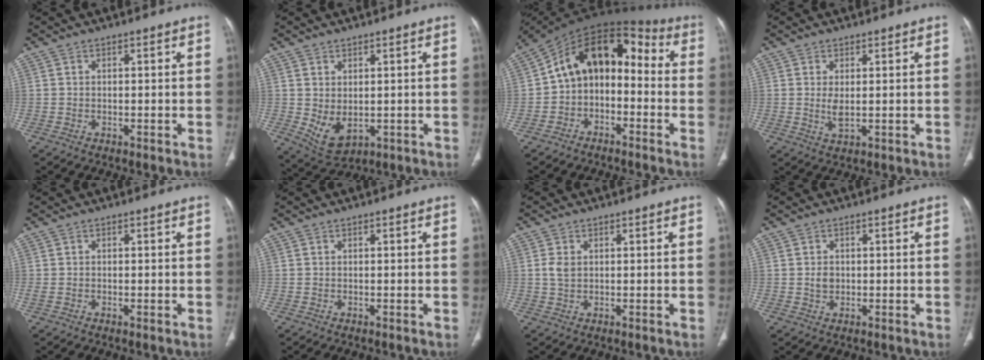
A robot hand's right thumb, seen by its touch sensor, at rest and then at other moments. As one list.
[{"total": 5.9, "force": [-0.3, 3.8, 4.6], "torque": [-0.075, -0.009, 0.017]}, {"total": 14.0, "force": [-1.2, 9.8, 9.9], "torque": [-0.115, 0.077, -0.037]}, {"total": 2.8, "force": [0.3, 1.2, 2.5], "torque": [-0.052, -0.010, 0.014]}, {"total": 1.2, "force": [-0.3, 0.5, 1.0], "torque": [-0.022, 0.002, -0.005]}, {"total": 0.0}, {"total": 2.3, "force": [0.5, 1.6, 1.6], "torque": [-0.033, 0.000, 0.013]}, {"total": 2.0, "force": [0.0, 1.7, 1.1], "torque": [-0.011, 0.002, 0.004]}]